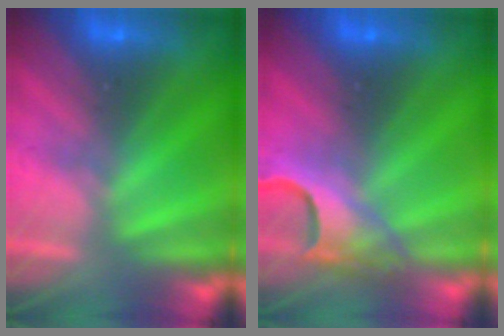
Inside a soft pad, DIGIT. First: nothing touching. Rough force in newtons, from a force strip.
{"total": 5.0}